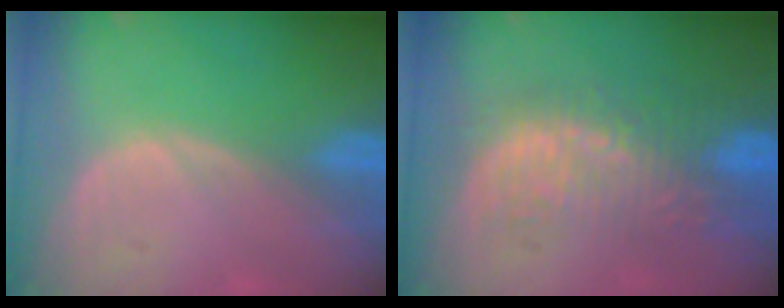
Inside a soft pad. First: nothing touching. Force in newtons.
{"total": 9.3, "press": 8.7, "slide": 3.4}